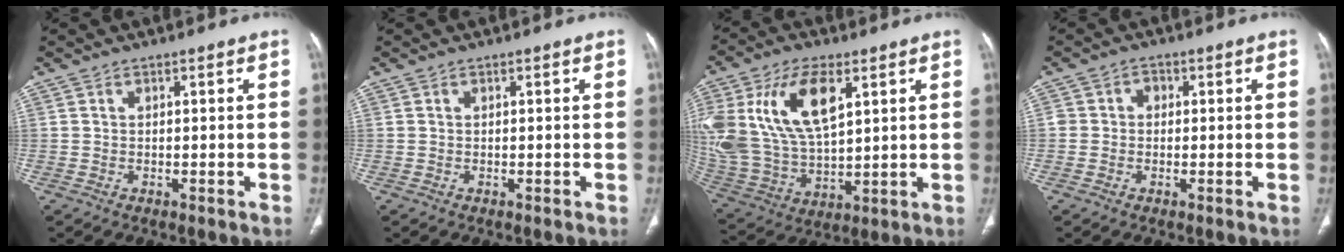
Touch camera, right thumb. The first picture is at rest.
{"total": 0.0}
{"total": 22.5, "force": [7.8, 11.9, 17.5], "torque": [-0.369, -0.016, 0.156]}
{"total": 2.3, "force": [0.1, 2.1, 0.9], "torque": [0.002, 0.009, -0.003]}